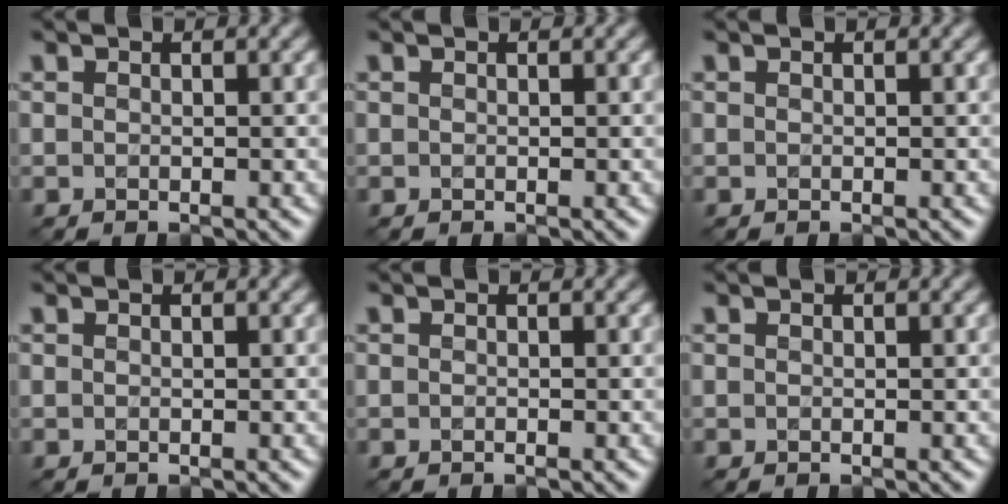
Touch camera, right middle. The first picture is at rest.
{"total": 0.0}
{"total": 0.0}
{"total": 0.0}
{"total": 0.0}
{"total": 0.0}